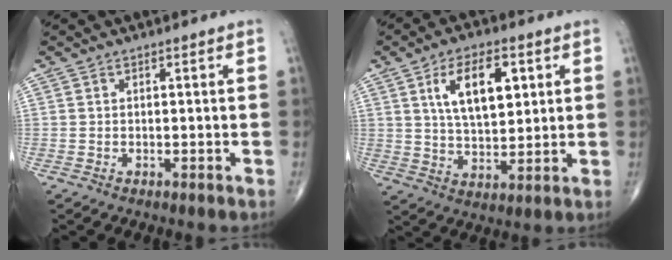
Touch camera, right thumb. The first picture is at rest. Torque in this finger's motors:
{"motor_torque": [-0.10, 0.44, 0.42, 0.02, 0.28]}